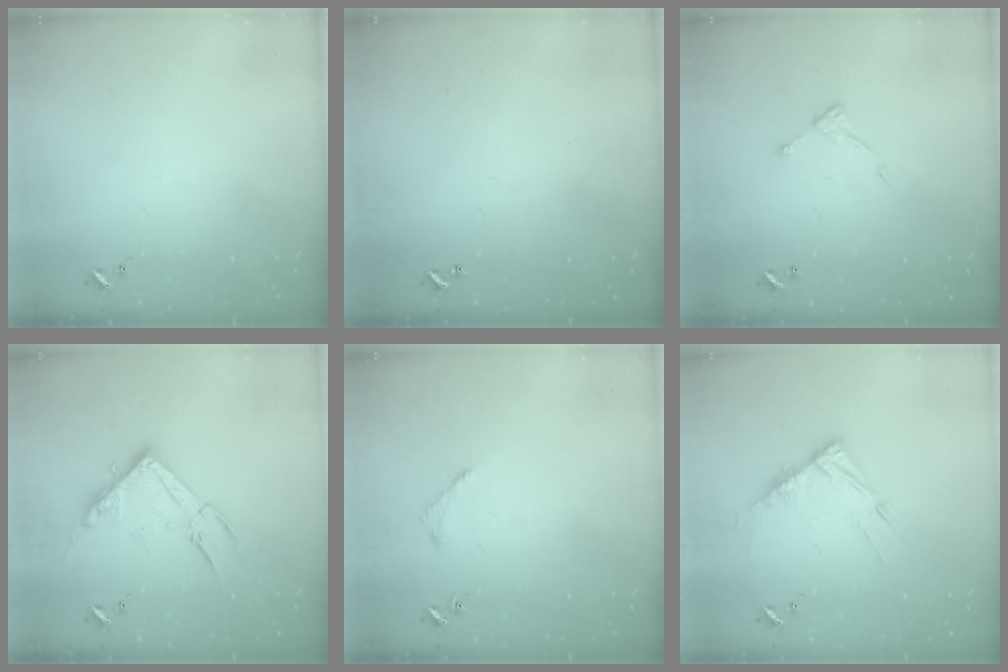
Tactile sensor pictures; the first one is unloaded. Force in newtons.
{"total": 1.0, "press": 1.0, "slide": 0.2}
{"total": 7.7, "press": 7.7, "slide": 0.6}
{"total": 15.6, "press": 15.6, "slide": 0.6}
{"total": 3.0, "press": 3.0, "slide": 0.4}
{"total": 10.5, "press": 10.4, "slide": 1.0}